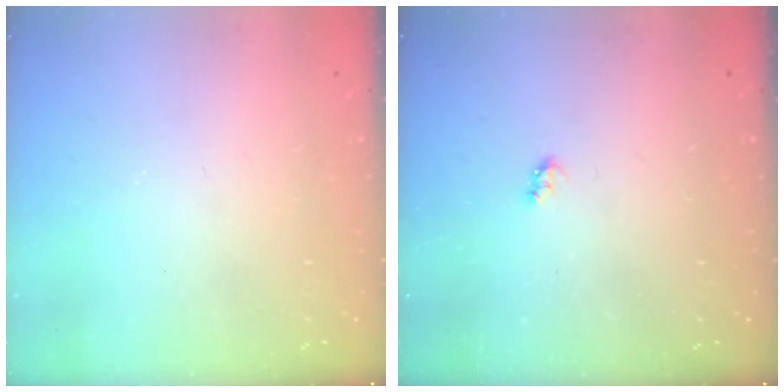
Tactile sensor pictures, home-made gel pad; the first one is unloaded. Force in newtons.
{"total": 2.6, "press": 2.6, "slide": 0.4}